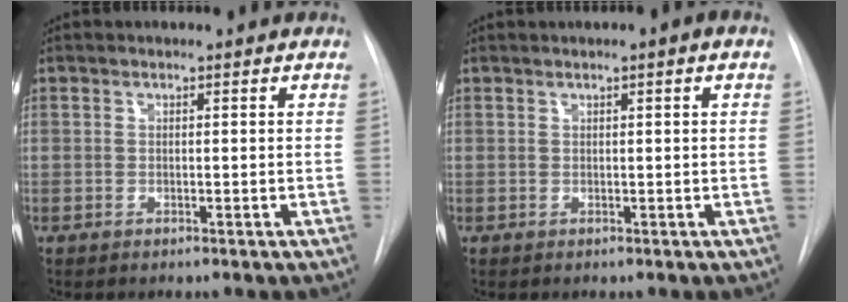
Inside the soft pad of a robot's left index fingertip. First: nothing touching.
{"total": 1.5, "force": [0.6, 0.0, 1.3], "torque": [-0.024, 0.006, 0.008]}